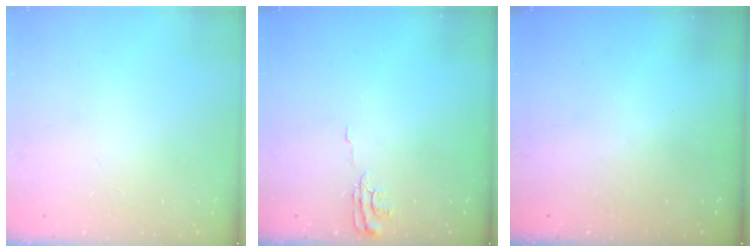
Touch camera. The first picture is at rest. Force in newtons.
{"total": 6.2, "press": 6.2, "slide": 0.4}
{"total": 0.0}